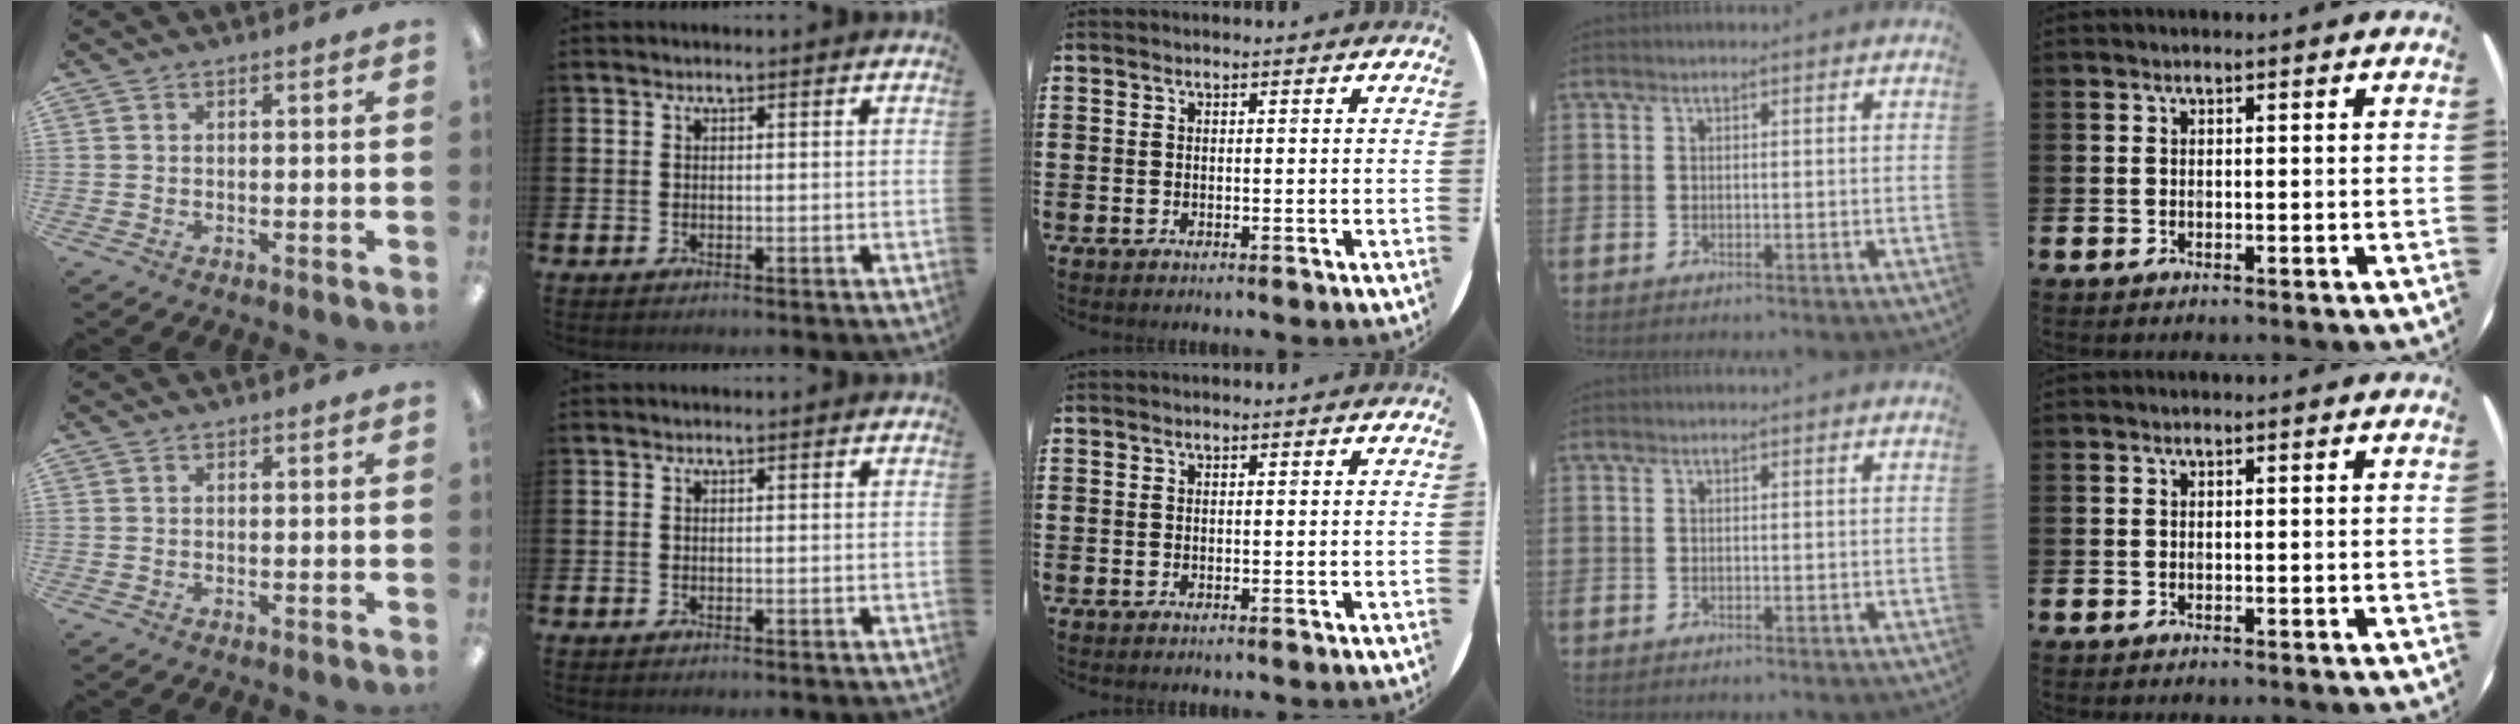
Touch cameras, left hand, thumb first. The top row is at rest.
{}